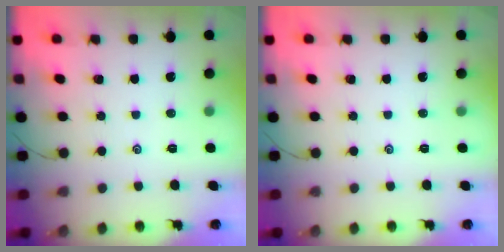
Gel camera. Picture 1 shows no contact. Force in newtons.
{"total": 0.0}